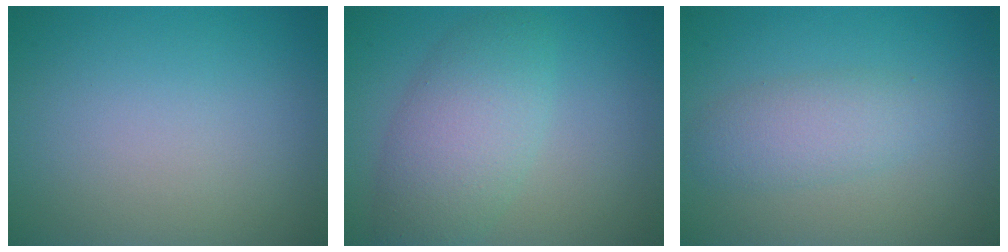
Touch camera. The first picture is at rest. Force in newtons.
{"total": 5.4, "press": 5.4, "slide": 0.2}
{"total": 2.8, "press": 2.8, "slide": 0.1}